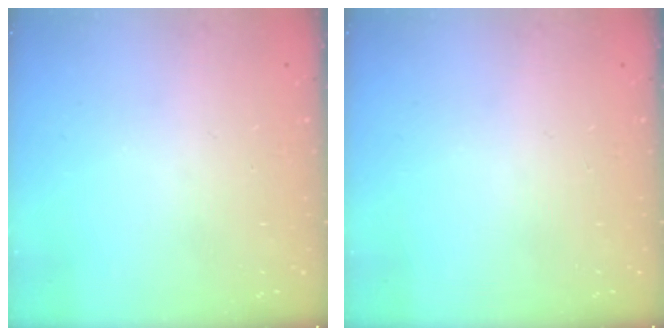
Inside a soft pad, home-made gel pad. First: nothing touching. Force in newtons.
{"total": 0.0}